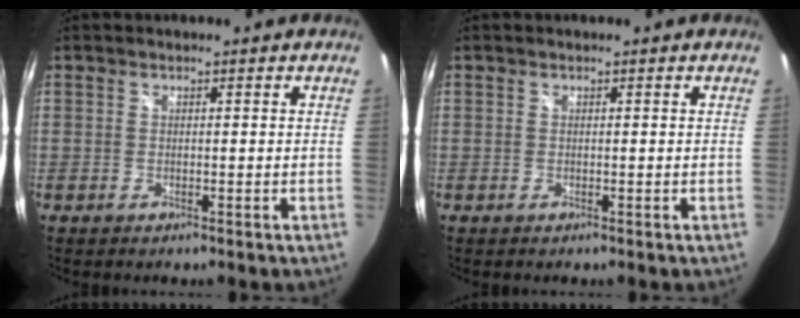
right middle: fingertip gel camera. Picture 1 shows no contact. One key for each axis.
{"total": 0.0}